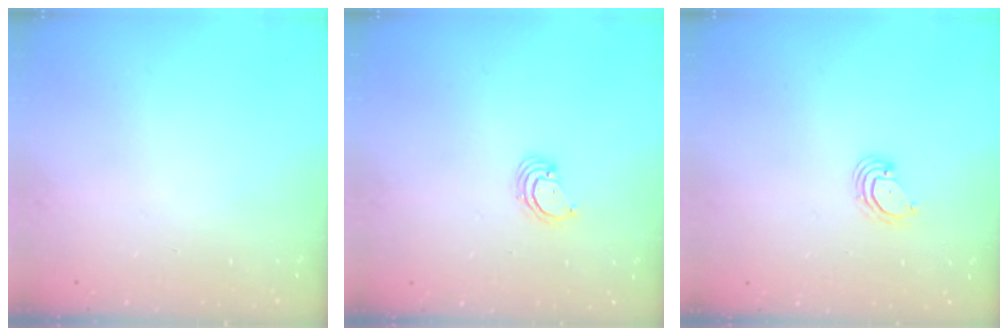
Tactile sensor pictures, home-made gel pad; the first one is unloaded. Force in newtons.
{"total": 3.3, "press": 3.3, "slide": 0.2}
{"total": 2.8, "press": 2.8, "slide": 0.2}